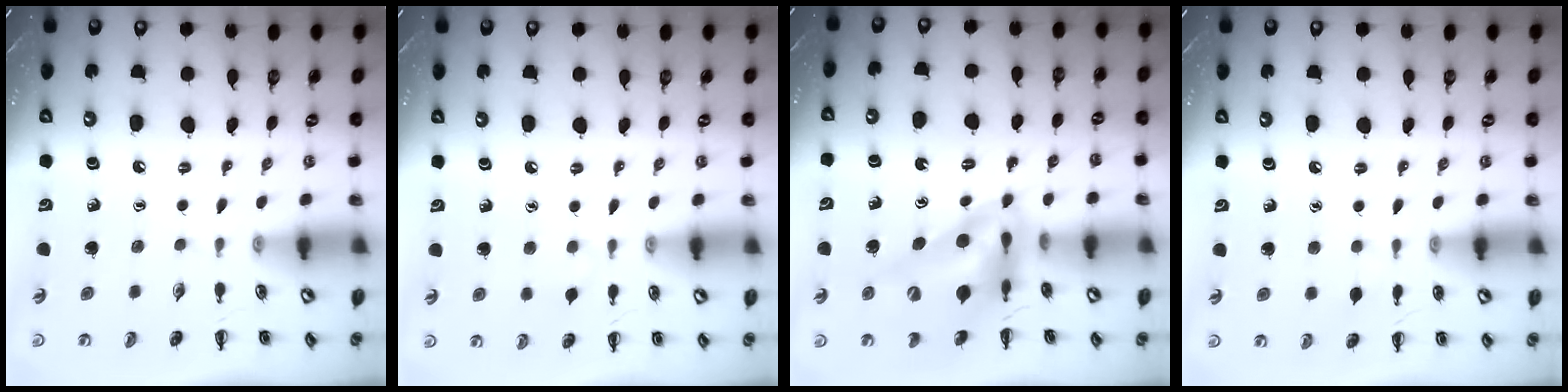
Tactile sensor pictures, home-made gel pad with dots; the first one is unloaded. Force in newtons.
{"total": 2.8, "press": 2.6, "slide": 1.1}
{"total": 12.7, "press": 12.1, "slide": 3.8}
{"total": 3.4, "press": 3.1, "slide": 1.2}